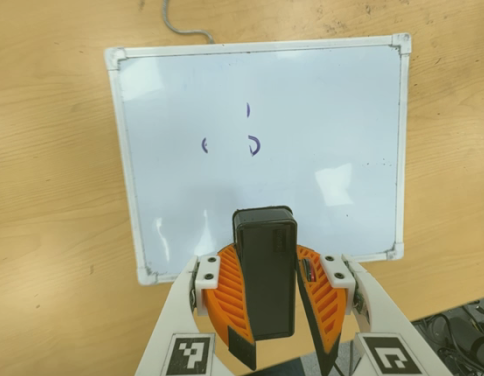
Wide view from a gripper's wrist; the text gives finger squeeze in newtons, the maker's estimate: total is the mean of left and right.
{"total": 10.7, "left": 10.4, "right": 11.0}